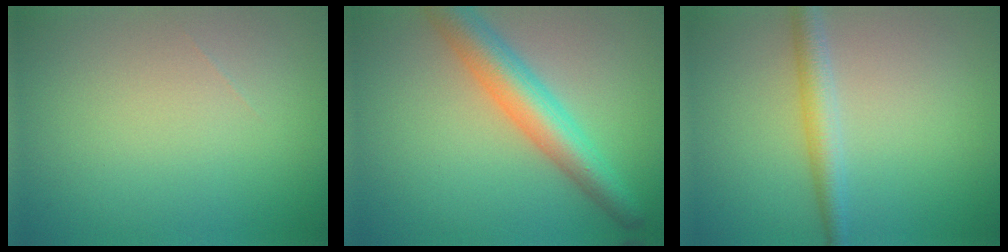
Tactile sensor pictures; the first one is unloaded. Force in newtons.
{"total": 5.8, "press": 5.8, "slide": 0.3}
{"total": 2.7, "press": 2.7, "slide": 0.1}